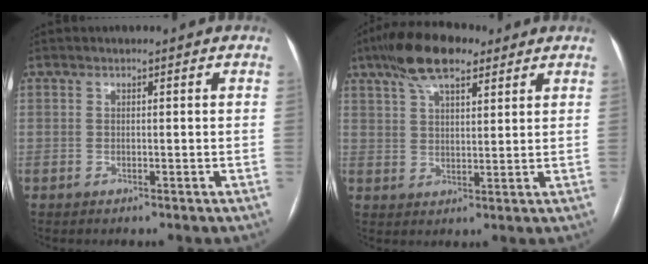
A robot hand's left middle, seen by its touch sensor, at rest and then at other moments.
{"total": 10.2, "force": [6.8, 3.5, 6.7], "torque": [-0.129, 0.025, 0.119]}